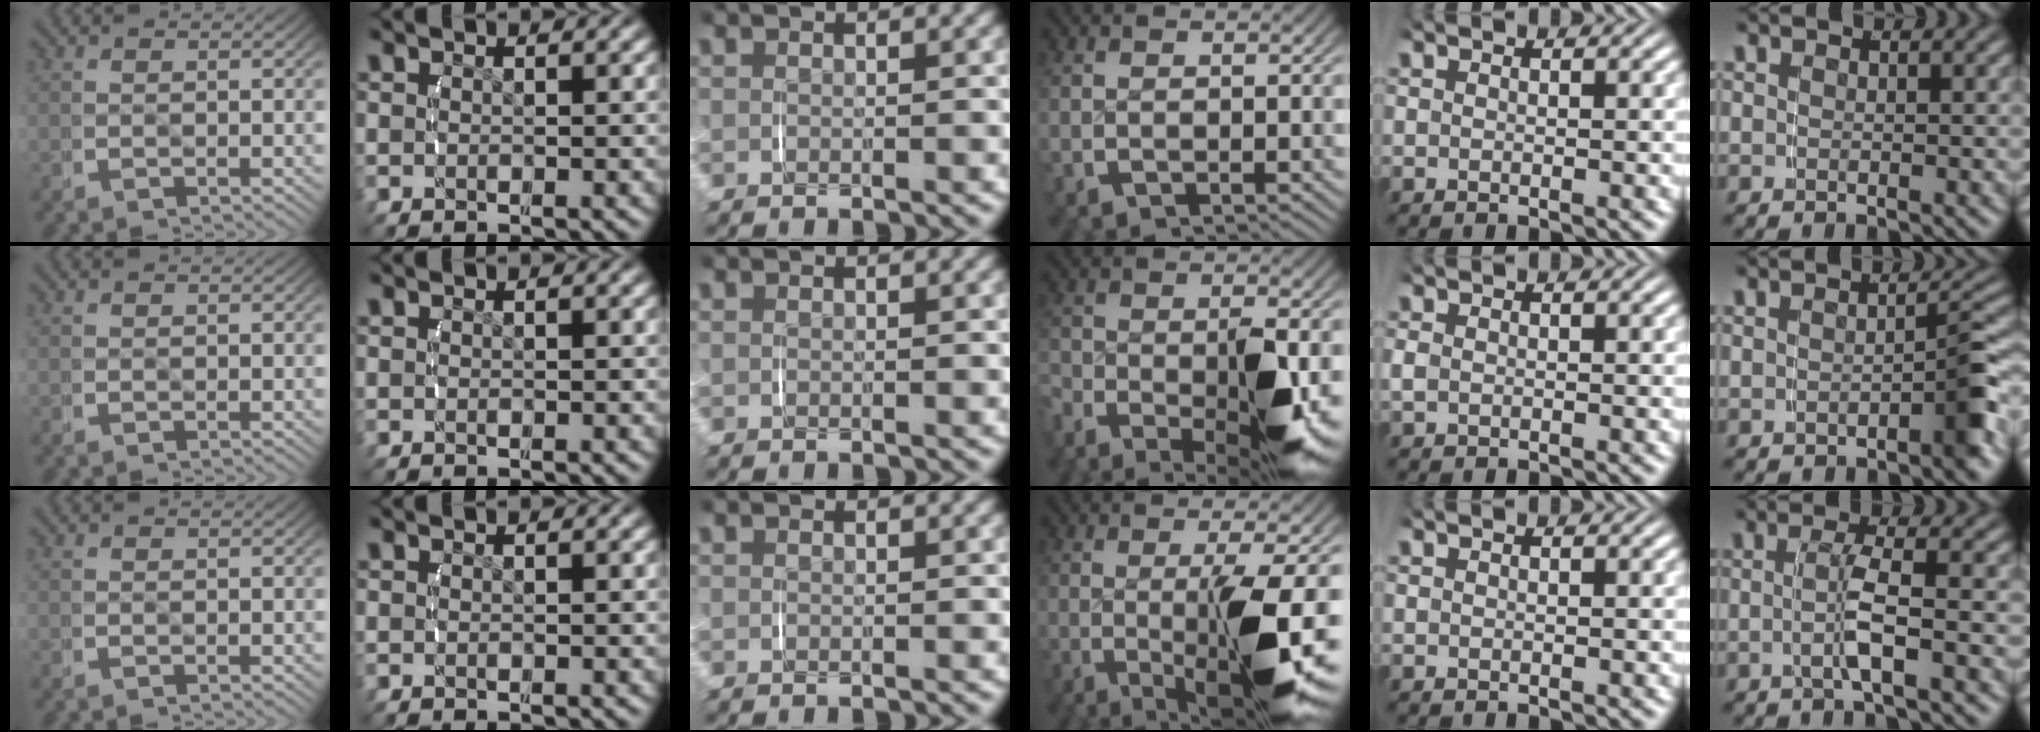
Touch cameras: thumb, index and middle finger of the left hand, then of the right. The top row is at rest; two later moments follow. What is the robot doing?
{"motion": "lift_and_place", "object": "jar lid"}